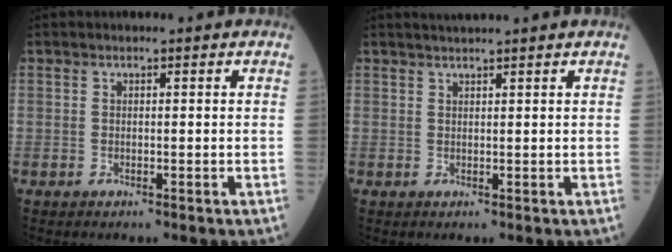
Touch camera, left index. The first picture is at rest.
{"total": 3.3, "force": [3.0, -0.7, 1.4], "torque": [-0.014, 0.020, 0.048]}